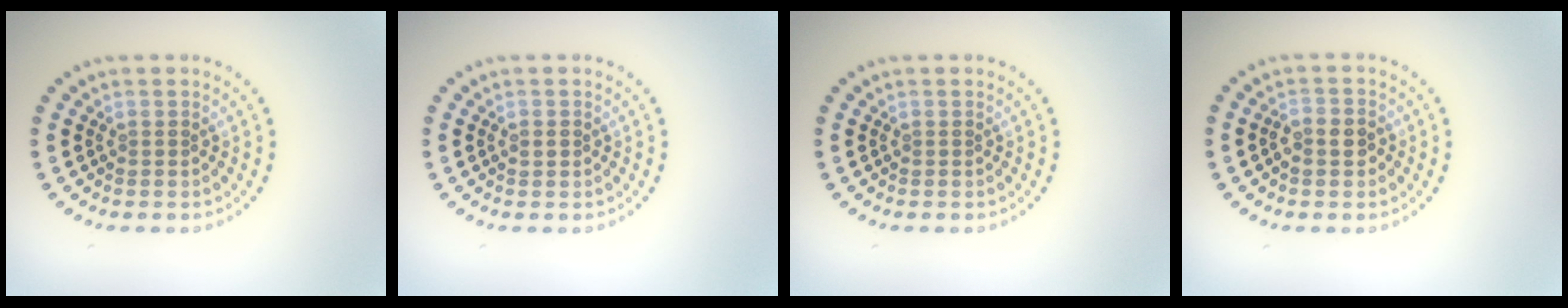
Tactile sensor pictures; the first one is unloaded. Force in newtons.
{"total": 0.9, "press": 0.9, "slide": 0.1}
{"total": 0.0}
{"total": 2.1, "press": 2.0, "slide": 0.6}